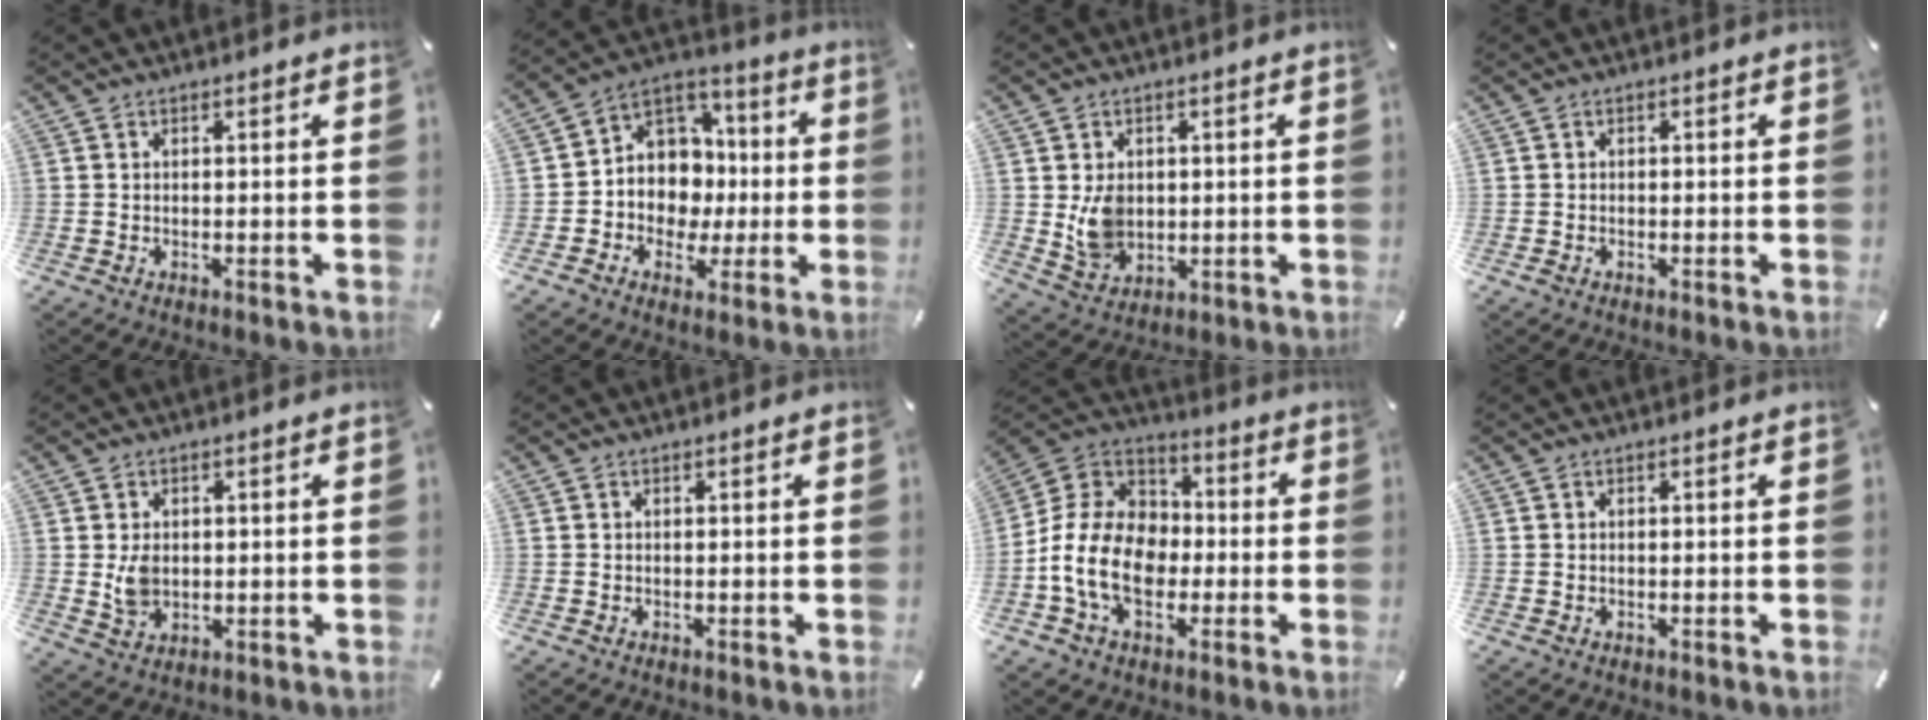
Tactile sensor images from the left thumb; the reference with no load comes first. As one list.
[{"total": 11.0, "force": [-1.0, 10.6, 2.6], "torque": [-0.049, -0.003, -0.006]}, {"total": 7.2, "force": [0.6, 6.1, 3.6], "torque": [-0.063, -0.008, 0.009]}, {"total": 0.7, "force": [-0.3, 0.5, 0.4], "torque": [-0.008, 0.000, -0.006]}, {"total": 5.1, "force": [0.3, 4.1, 3.1], "torque": [-0.057, -0.005, 0.003]}, {"total": 0.0}, {"total": 15.2, "force": [-4.1, 11.7, 8.7], "torque": [-0.191, 0.027, -0.073]}, {"total": 0.0}]